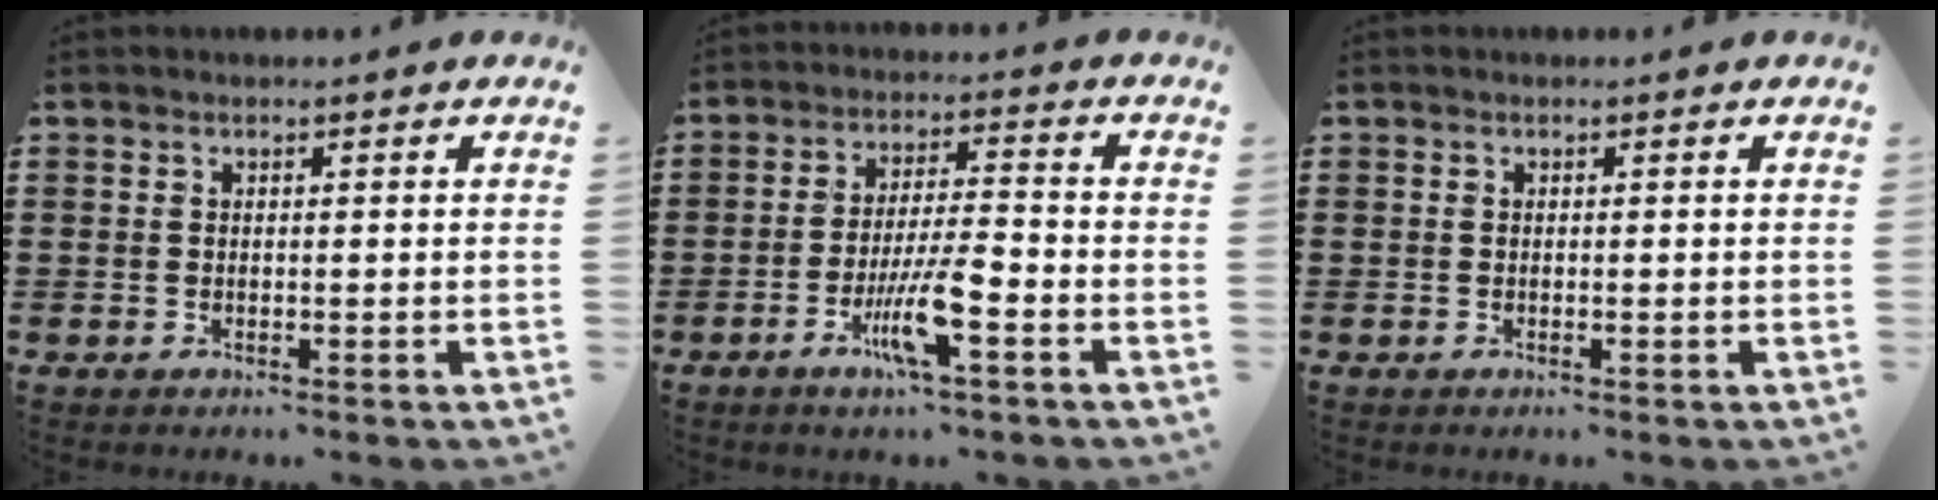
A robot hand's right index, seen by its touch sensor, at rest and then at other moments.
{"total": 7.8, "force": [-3.3, 1.1, 6.9], "torque": [-0.138, -0.008, -0.063]}
{"total": 0.0}